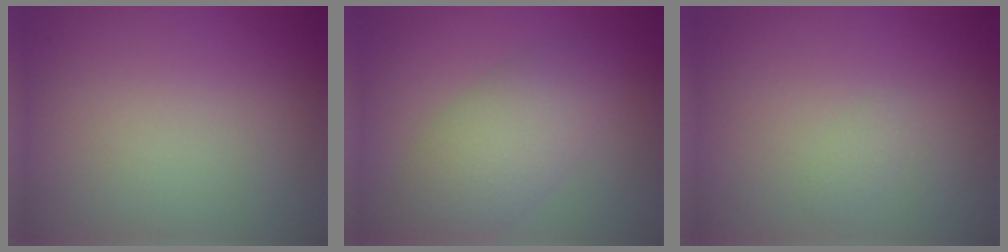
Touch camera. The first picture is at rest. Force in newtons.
{"total": 5.4, "press": 5.3, "slide": 0.2}
{"total": 0.8, "press": 0.8, "slide": 0.0}